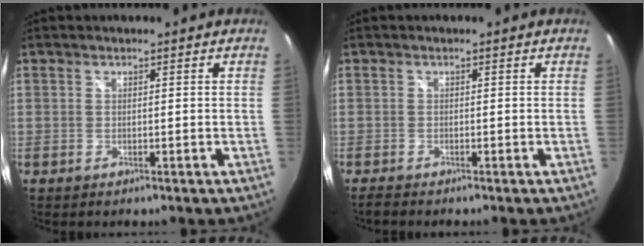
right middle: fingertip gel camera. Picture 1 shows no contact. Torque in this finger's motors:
{"motor_torque": [-0.14, 0.00, -0.02, 0.00]}